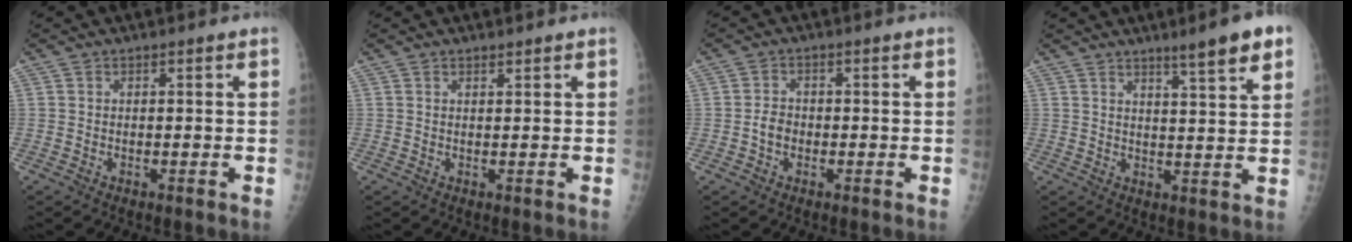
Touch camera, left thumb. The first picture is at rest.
{"total": 0.8, "force": [0.7, 0.2, 0.2], "torque": [-0.004, -0.006, 0.013]}
{"total": 2.6, "force": [-0.6, 2.1, 1.4], "torque": [-0.016, 0.009, -0.015]}
{"total": 8.0, "force": [5.2, 0.5, 6.1], "torque": [-0.083, -0.025, 0.074]}